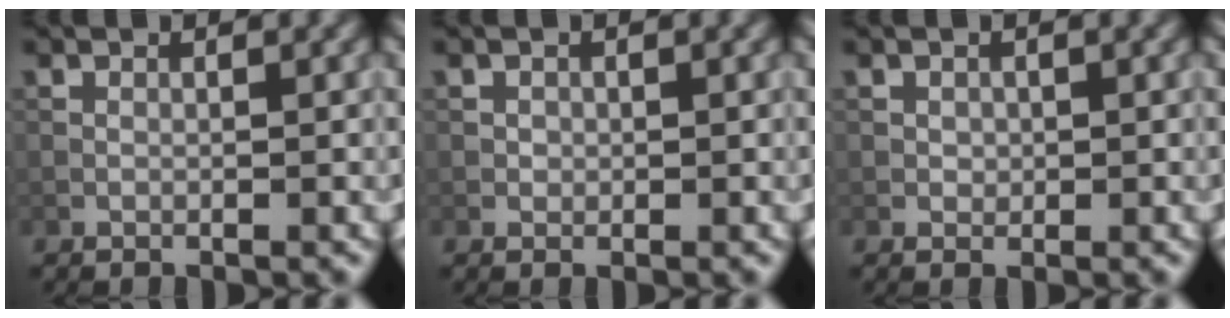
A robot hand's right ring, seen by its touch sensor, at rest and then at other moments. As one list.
[{"total": 0.6, "force": [0.0, 0.6, 0.1], "torque": [0.003, -0.003, 0.000]}, {"total": 0.7, "force": [0.1, 0.7, 0.2], "torque": [-0.001, -0.003, 0.002]}]